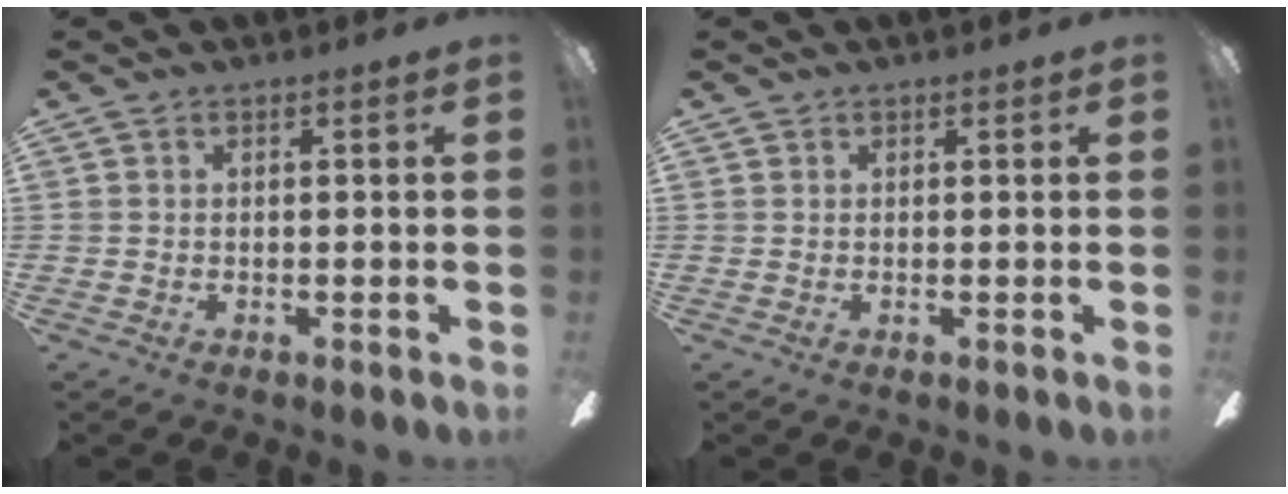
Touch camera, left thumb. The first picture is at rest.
{"total": 0.6, "force": [0.5, 0.4, -0.1], "torque": [0.002, 0.002, 0.009]}